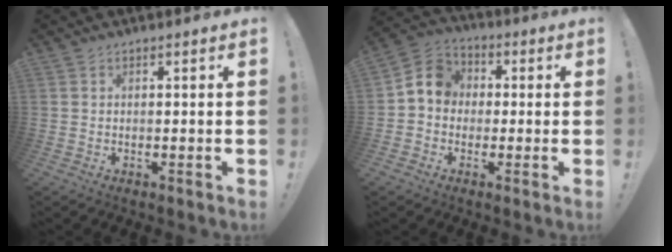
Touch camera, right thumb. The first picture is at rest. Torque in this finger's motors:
{"motor_torque": [1.15, 1.31, 0.46, -0.41, 0.00]}